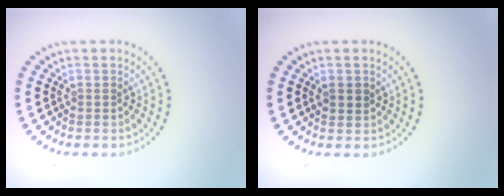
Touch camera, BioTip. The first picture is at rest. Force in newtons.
{"total": 1.2, "press": 1.1, "slide": 0.5}